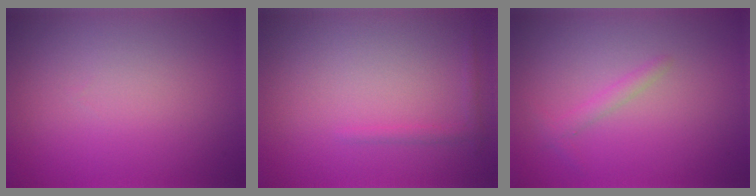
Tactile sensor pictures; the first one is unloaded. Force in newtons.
{"total": 0.8, "press": 0.8, "slide": 0.1}
{"total": 1.2, "press": 1.2, "slide": 0.1}